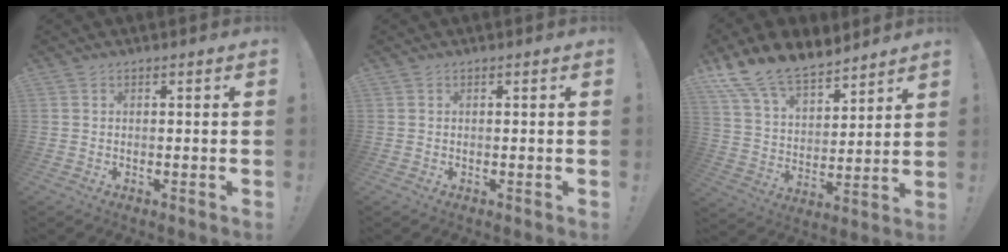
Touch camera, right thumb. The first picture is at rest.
{"total": 0.0}
{"total": 14.9, "force": [12.4, 6.4, 5.3], "torque": [-0.113, -0.094, 0.232]}